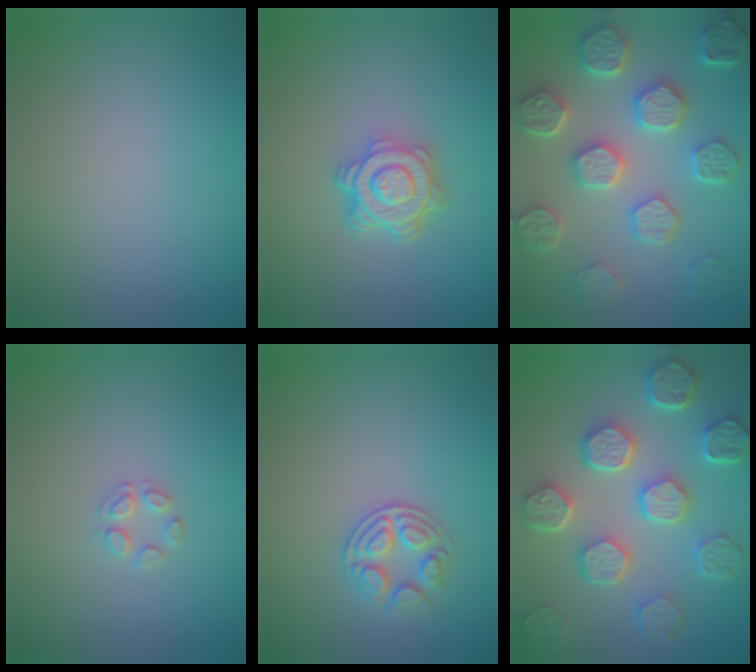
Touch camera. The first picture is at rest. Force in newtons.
{"total": 4.6, "press": 3.3, "slide": 3.2}
{"total": 7.5, "press": 6.2, "slide": 4.2}
{"total": 1.5, "press": 1.5, "slide": 0.1}
{"total": 2.7, "press": 2.4, "slide": 1.1}
{"total": 8.1, "press": 6.3, "slide": 5.1}